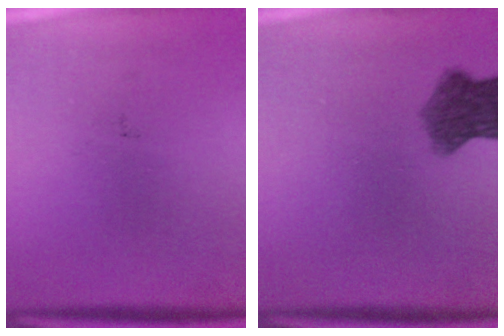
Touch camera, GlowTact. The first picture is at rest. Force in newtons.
{"total": 6.7}